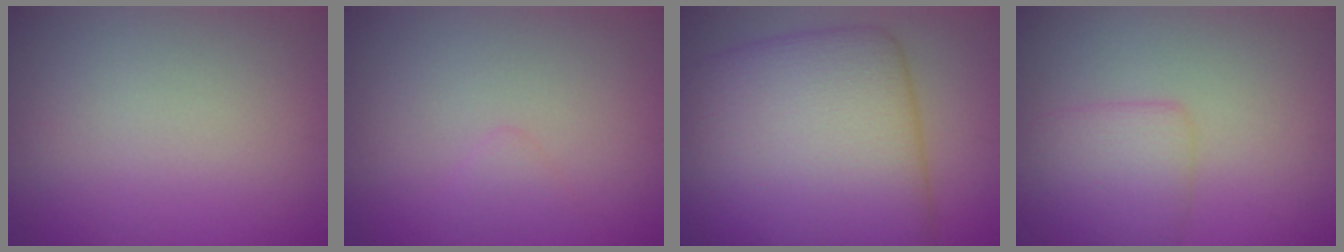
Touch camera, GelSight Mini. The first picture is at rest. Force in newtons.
{"total": 0.9, "press": 0.9, "slide": 0.1}
{"total": 14.3, "press": 14.3, "slide": 0.4}
{"total": 2.8, "press": 2.8, "slide": 0.2}